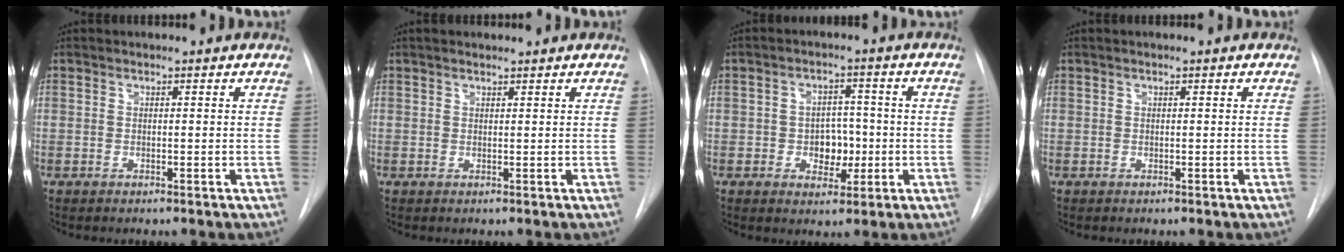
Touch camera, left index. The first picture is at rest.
{"total": 1.6, "force": [1.4, 0.3, 0.7], "torque": [-0.011, 0.016, 0.022]}
{"total": 5.1, "force": [-1.0, 3.7, 3.4], "torque": [-0.042, 0.010, -0.010]}
{"total": 0.0}